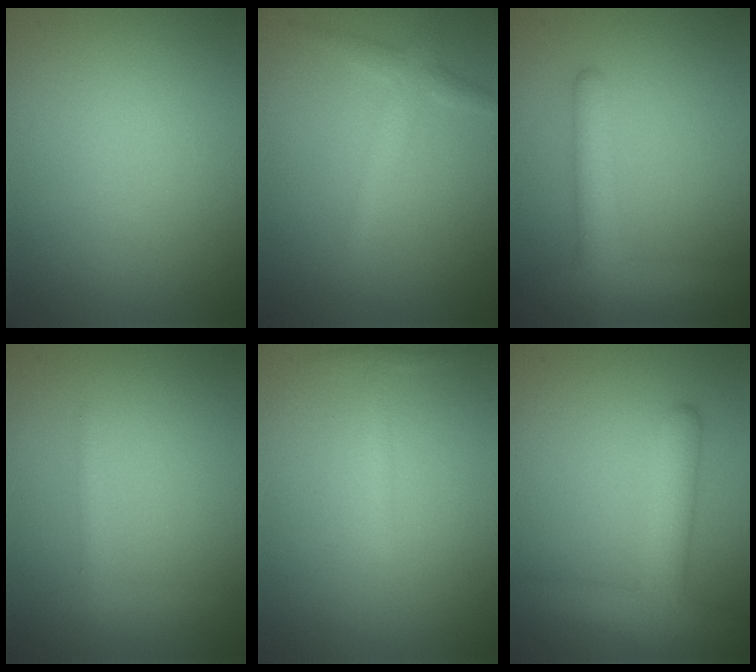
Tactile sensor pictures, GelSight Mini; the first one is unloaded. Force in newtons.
{"total": 2.2, "press": 2.2, "slide": 0.1}
{"total": 4.2, "press": 4.2, "slide": 0.2}
{"total": 1.1, "press": 1.1, "slide": 0.1}
{"total": 1.1, "press": 1.1, "slide": 0.0}
{"total": 5.4, "press": 5.4, "slide": 0.3}